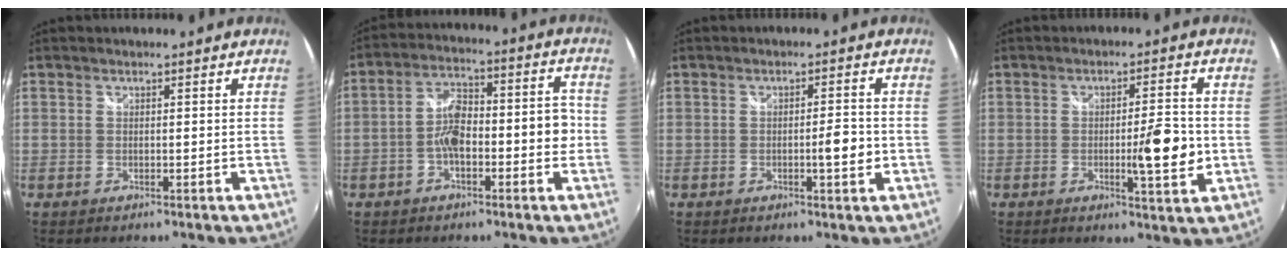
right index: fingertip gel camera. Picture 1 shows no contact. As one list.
[{"total": 9.0, "force": [-2.6, 3.8, 7.8], "torque": [-0.140, 0.029, -0.039]}, {"total": 3.5, "force": [-0.7, 0.5, 3.4], "torque": [-0.053, 0.004, -0.009]}, {"total": 7.5, "force": [-1.1, 1.1, 7.4], "torque": [-0.110, -0.001, -0.011]}]